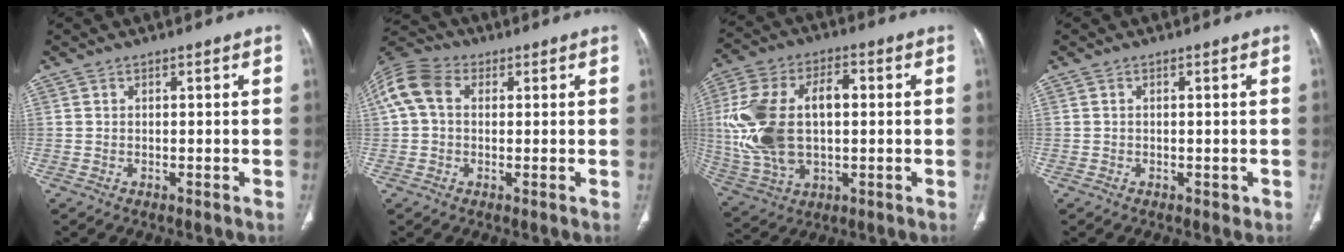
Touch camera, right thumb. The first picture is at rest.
{"total": 9.7, "force": [1.9, 7.1, 6.3], "torque": [-0.138, 0.034, 0.029]}
{"total": 19.9, "force": [0.9, 11.4, 16.2], "torque": [-0.339, 0.018, 0.027]}
{"total": 0.7, "force": [-0.2, 0.5, 0.4], "torque": [-0.005, 0.000, -0.001]}